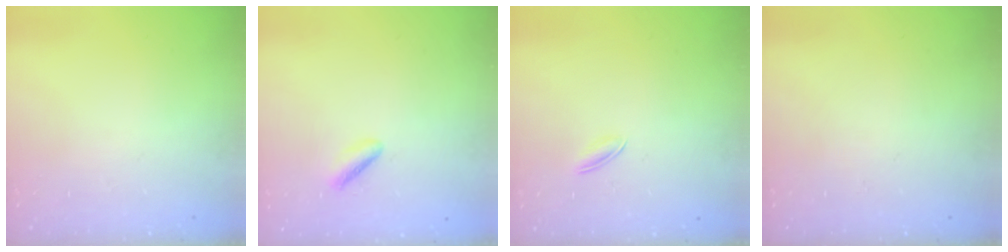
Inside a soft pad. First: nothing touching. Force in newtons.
{"total": 1.7, "press": 1.4, "slide": 1.0}
{"total": 2.5, "press": 2.4, "slide": 0.8}
{"total": 0.0}